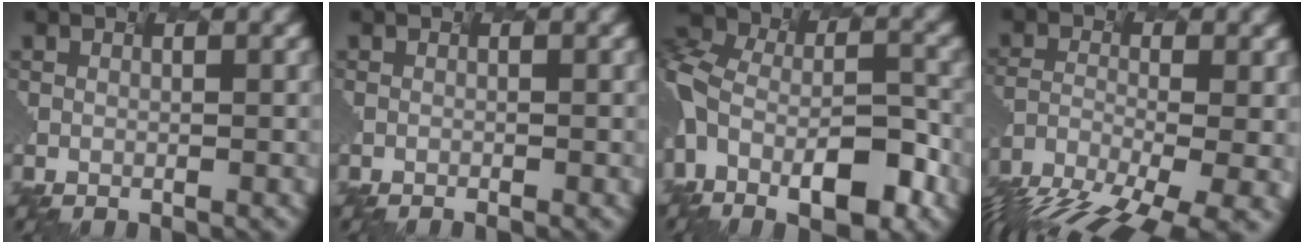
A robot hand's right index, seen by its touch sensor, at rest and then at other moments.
{"total": 0.7, "force": [-0.6, -0.1, 0.4], "torque": [0.001, -0.006, -0.001]}
{"total": 10.3, "force": [-5.7, 5.4, 6.7], "torque": [-0.155, -0.004, -0.082]}
{"total": 12.8, "force": [-10.6, 2.3, 6.8], "torque": [-0.166, -0.041, -0.134]}